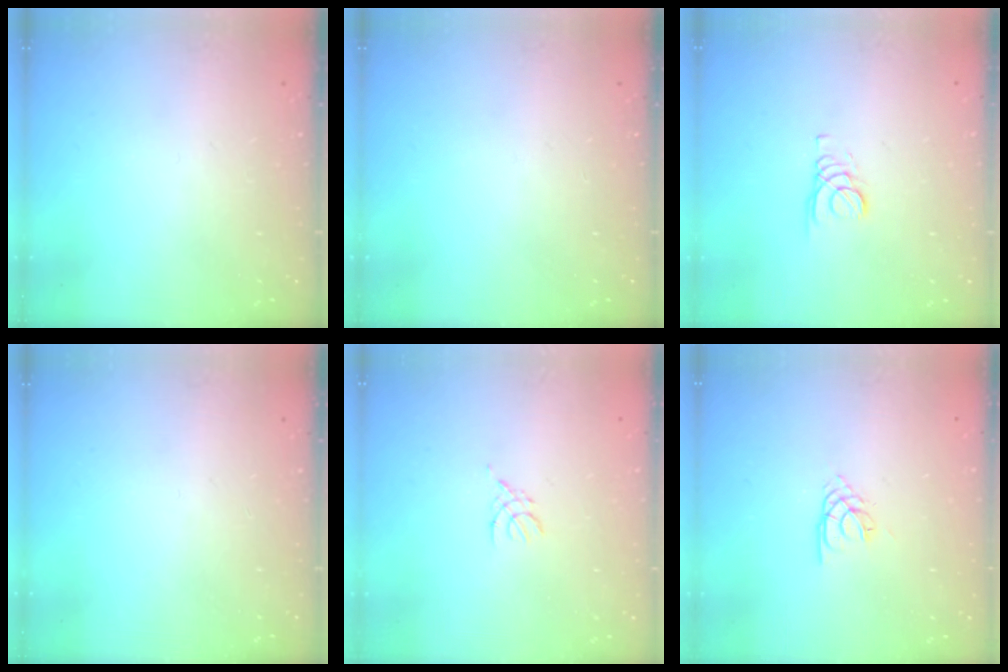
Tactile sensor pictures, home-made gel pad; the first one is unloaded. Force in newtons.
{"total": 0.0}
{"total": 1.6, "press": 1.6, "slide": 0.2}
{"total": 0.0}
{"total": 1.8, "press": 1.7, "slide": 0.4}
{"total": 1.7, "press": 1.7, "slide": 0.4}